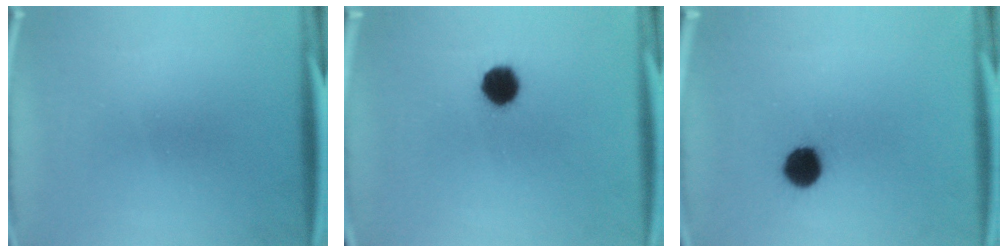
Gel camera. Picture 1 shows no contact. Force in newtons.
{"total": 6.9}
{"total": 6.5}